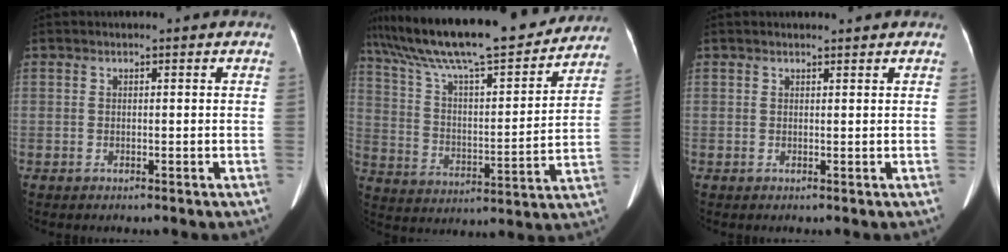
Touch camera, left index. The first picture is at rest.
{"total": 25.6, "force": [21.8, 3.7, 12.9], "torque": [-0.220, -0.002, 0.329]}
{"total": 1.9, "force": [1.9, 0.0, 0.5], "torque": [-0.005, -0.002, 0.023]}